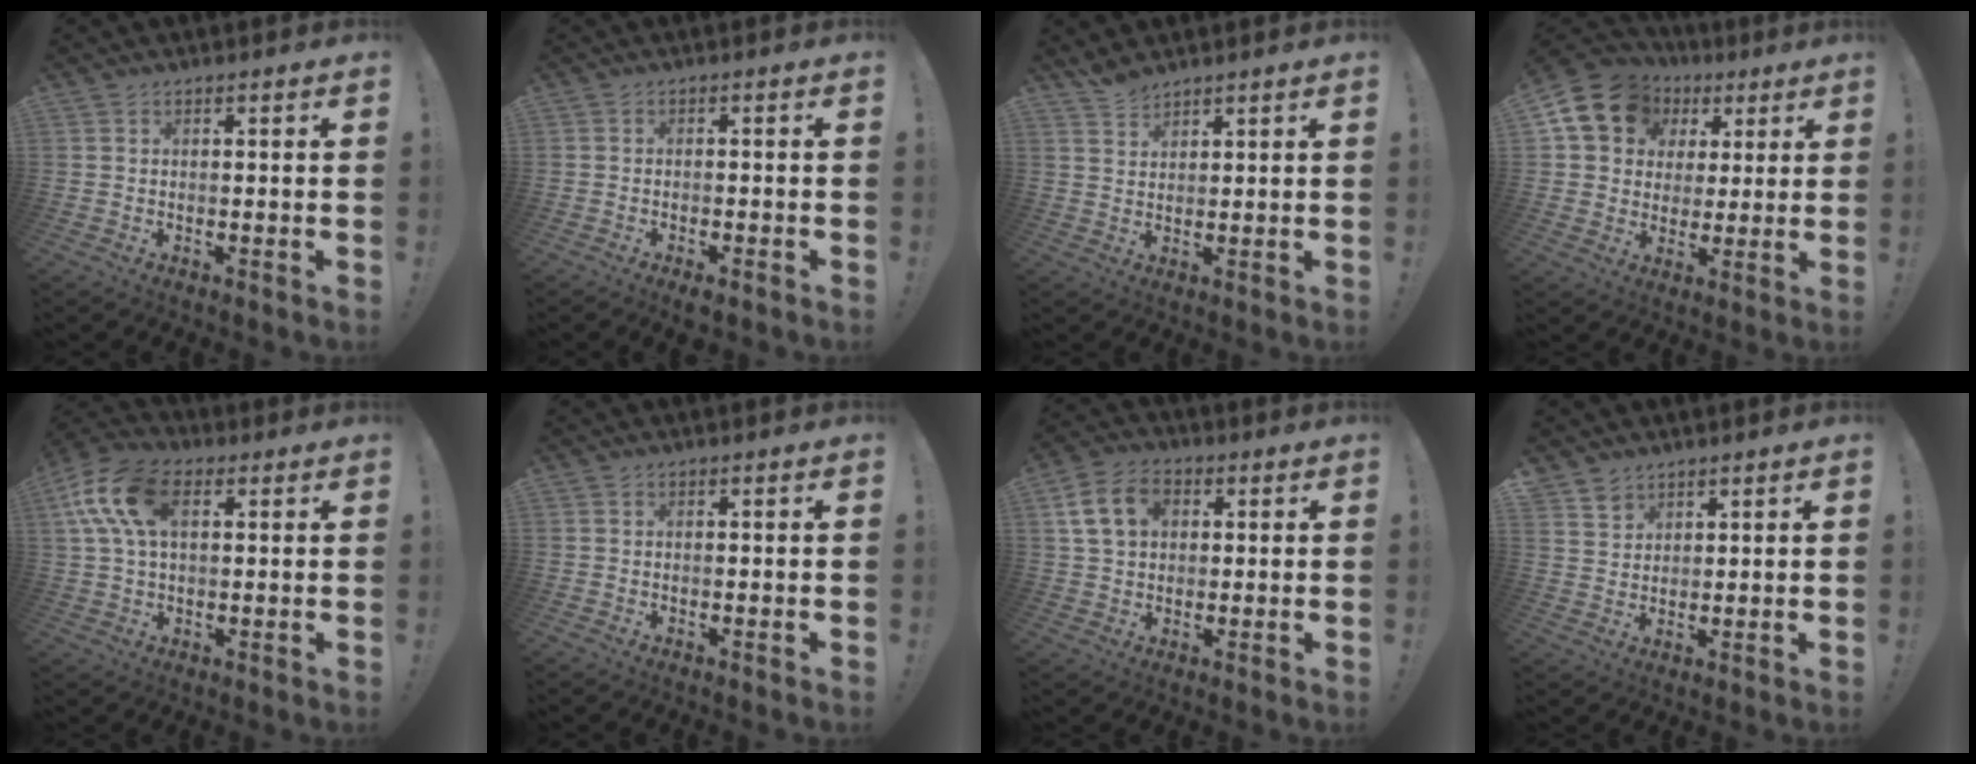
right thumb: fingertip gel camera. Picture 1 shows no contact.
{"total": 2.1, "force": [-1.8, 0.1, 1.1], "torque": [-0.012, 0.005, -0.030]}
{"total": 3.7, "force": [3.4, 1.1, 1.0], "torque": [-0.019, -0.021, 0.064]}
{"total": 14.6, "force": [5.9, 11.9, 6.2], "torque": [-0.091, -0.023, 0.118]}
{"total": 15.0, "force": [4.5, 9.1, 11.0], "torque": [-0.210, 0.003, 0.088]}
{"total": 0.0}
{"total": 11.9, "force": [3.4, 8.6, 7.6], "torque": [-0.135, 0.004, 0.067]}
{"total": 4.1, "force": [3.2, 2.4, 0.5], "torque": [-0.013, -0.020, 0.063]}